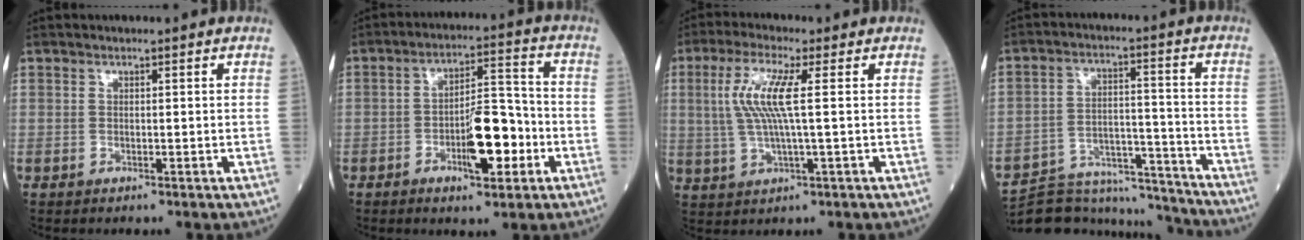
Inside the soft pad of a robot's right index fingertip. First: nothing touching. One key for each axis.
{"total": 9.3, "fx": -3.2, "fy": 2.8, "fz": 8.2, "tx": -0.139, "ty": 0.013, "tz": -0.047}
{"total": 7.6, "fx": 1.4, "fy": 0.2, "fz": 7.5, "tx": -0.171, "ty": 0.007, "tz": 0.029}
{"total": 14.8, "fx": -14.5, "fy": 2.5, "fz": 1.6, "tx": -0.021, "ty": 0.043, "tz": -0.217}